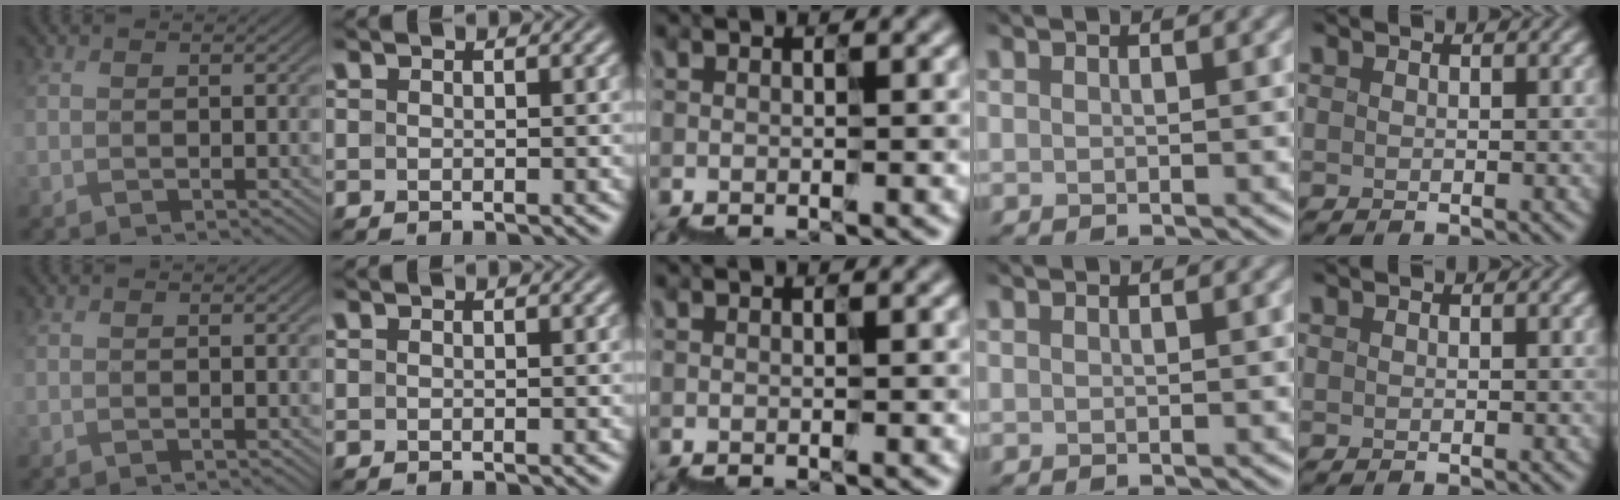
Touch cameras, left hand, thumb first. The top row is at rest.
{}